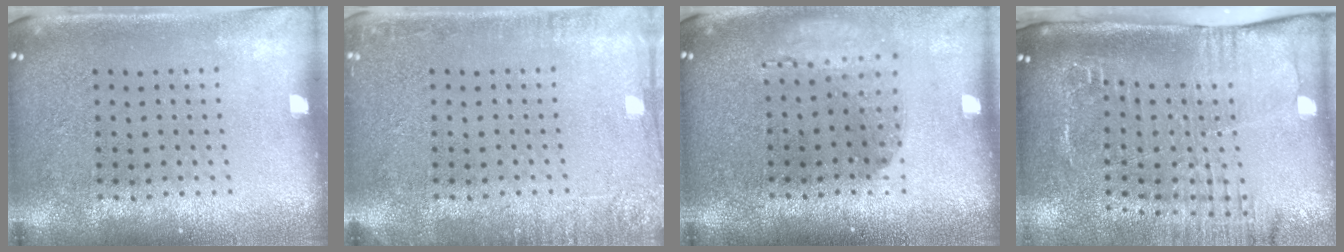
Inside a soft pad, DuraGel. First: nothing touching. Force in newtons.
{"total": 2.1, "press": 2.1, "slide": 0.3}
{"total": 1.2, "press": 1.2, "slide": 0.0}
{"total": 2.7, "press": 2.1, "slide": 1.6}